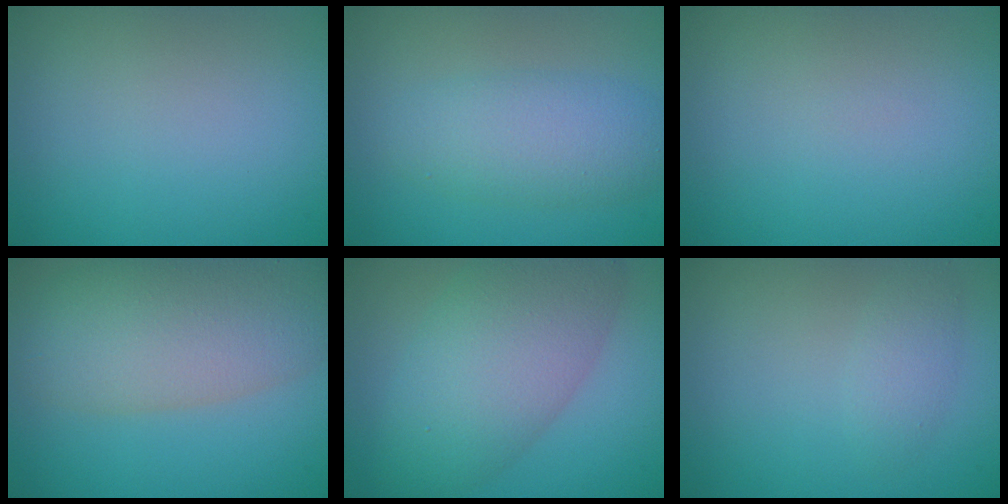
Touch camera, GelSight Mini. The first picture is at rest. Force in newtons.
{"total": 4.4, "press": 4.4, "slide": 0.1}
{"total": 0.0}
{"total": 9.0, "press": 9.0, "slide": 0.6}
{"total": 8.1, "press": 8.1, "slide": 0.4}
{"total": 1.5, "press": 1.5, "slide": 0.0}